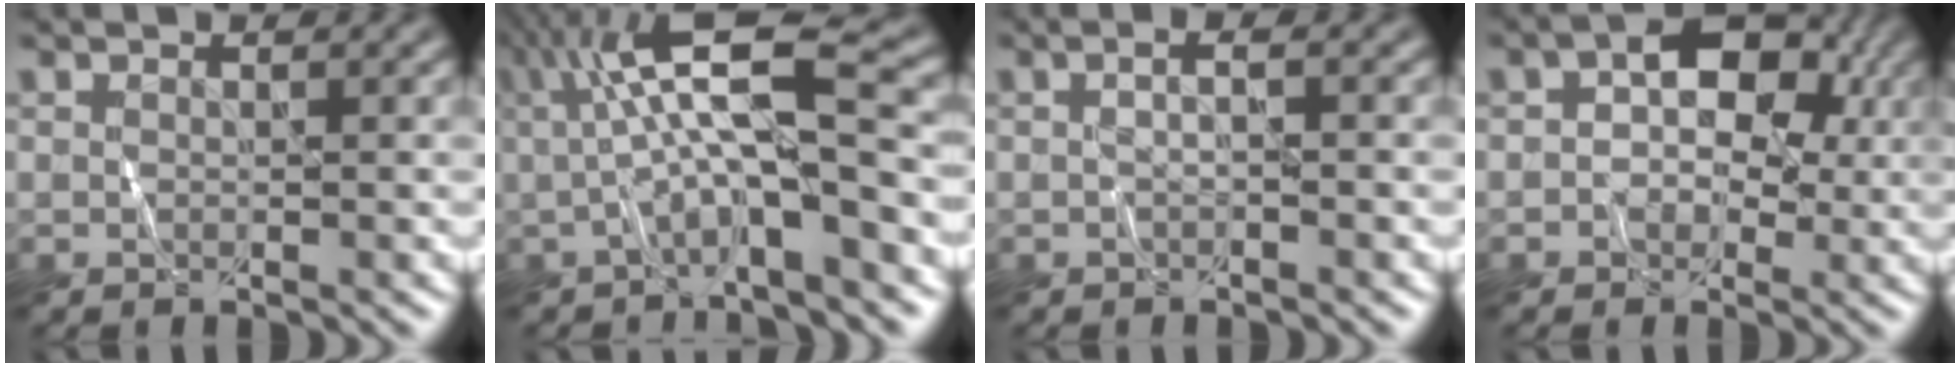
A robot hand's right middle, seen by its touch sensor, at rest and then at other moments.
{"total": 8.1, "force": [0.2, 1.7, 7.9], "torque": [-0.128, 0.023, -0.004]}
{"total": 1.1, "force": [-0.1, 0.2, 1.1], "torque": [-0.021, -0.004, -0.006]}
{"total": 6.0, "force": [0.6, 4.0, 4.4], "torque": [-0.051, 0.012, 0.003]}